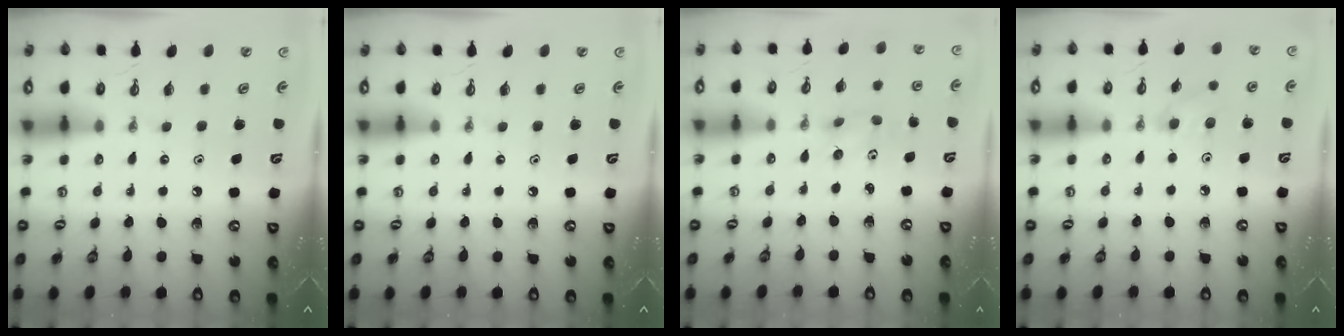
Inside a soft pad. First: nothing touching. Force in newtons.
{"total": 0.0}
{"total": 4.0, "press": 3.6, "slide": 1.9}
{"total": 6.1, "press": 5.8, "slide": 2.0}